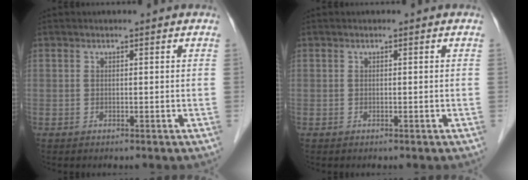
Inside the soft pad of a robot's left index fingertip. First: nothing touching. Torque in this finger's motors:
{"motor_torque": [-0.05, 0.05, 0.00, 0.00]}